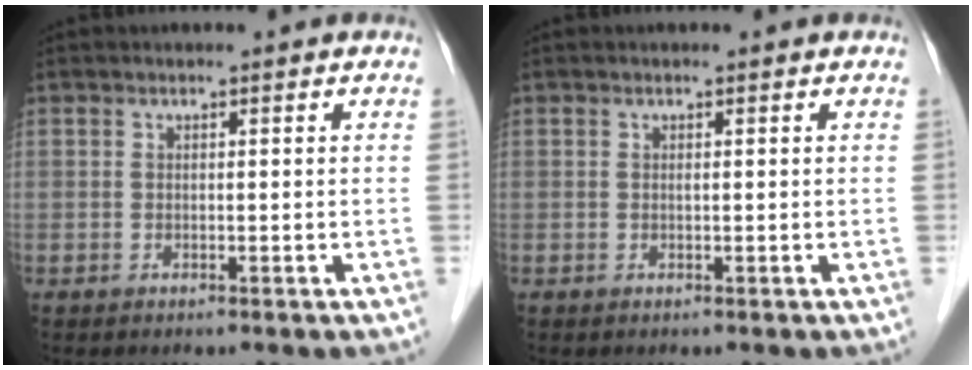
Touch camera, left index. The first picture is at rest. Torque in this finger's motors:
{"motor_torque": [0.33, 0.04, -0.01, 0.00]}